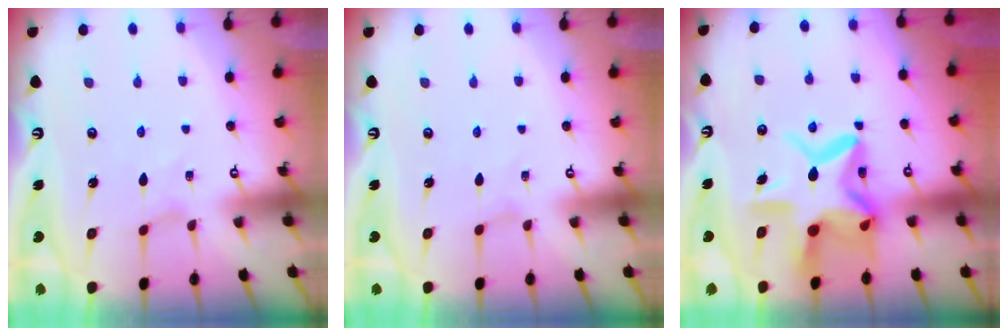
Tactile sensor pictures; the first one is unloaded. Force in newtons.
{"total": 0.0}
{"total": 17.4, "press": 17.2, "slide": 2.4}